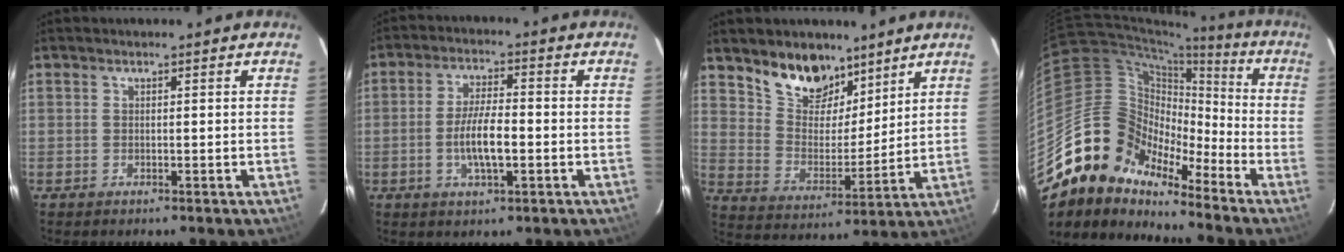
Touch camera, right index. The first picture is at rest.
{"total": 8.3, "force": [-2.0, 2.3, 7.7], "torque": [-0.151, 0.000, -0.038]}
{"total": 12.3, "force": [9.0, 6.8, 4.8], "torque": [-0.096, 0.007, 0.169]}
{"total": 15.4, "force": [-12.8, 7.5, 4.3], "torque": [-0.074, 0.032, -0.253]}